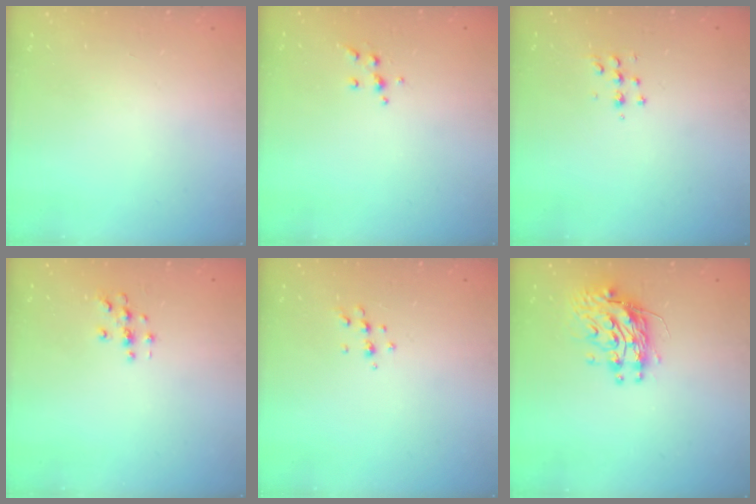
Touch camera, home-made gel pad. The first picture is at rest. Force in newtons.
{"total": 5.0, "press": 4.8, "slide": 1.0}
{"total": 5.4, "press": 5.3, "slide": 0.7}
{"total": 2.9, "press": 2.9, "slide": 0.3}
{"total": 4.9, "press": 4.8, "slide": 1.1}
{"total": 10.8, "press": 10.7, "slide": 0.9}